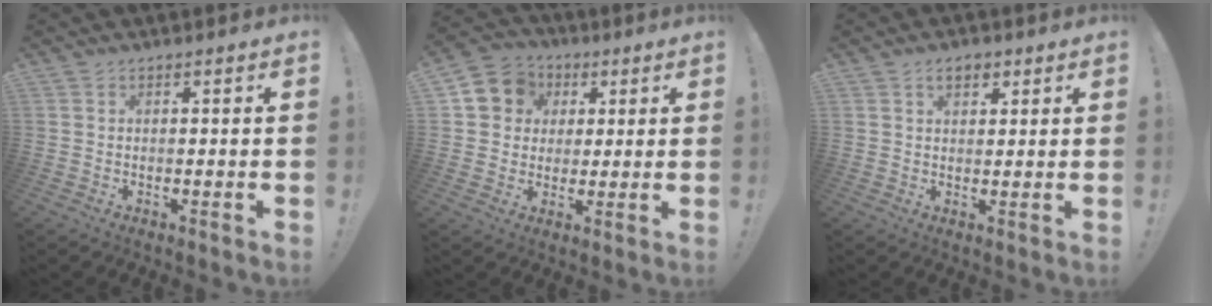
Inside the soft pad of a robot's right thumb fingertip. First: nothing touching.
{"total": 9.8, "force": [2.5, 9.1, 2.8], "torque": [-0.033, -0.002, 0.054]}
{"total": 4.1, "force": [1.9, 2.5, 2.5], "torque": [-0.040, 0.002, 0.033]}